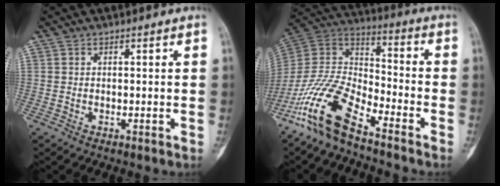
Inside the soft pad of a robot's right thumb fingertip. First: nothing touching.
{"total": 15.4, "force": [-10.7, 5.4, 9.6], "torque": [-0.185, 0.072, -0.213]}